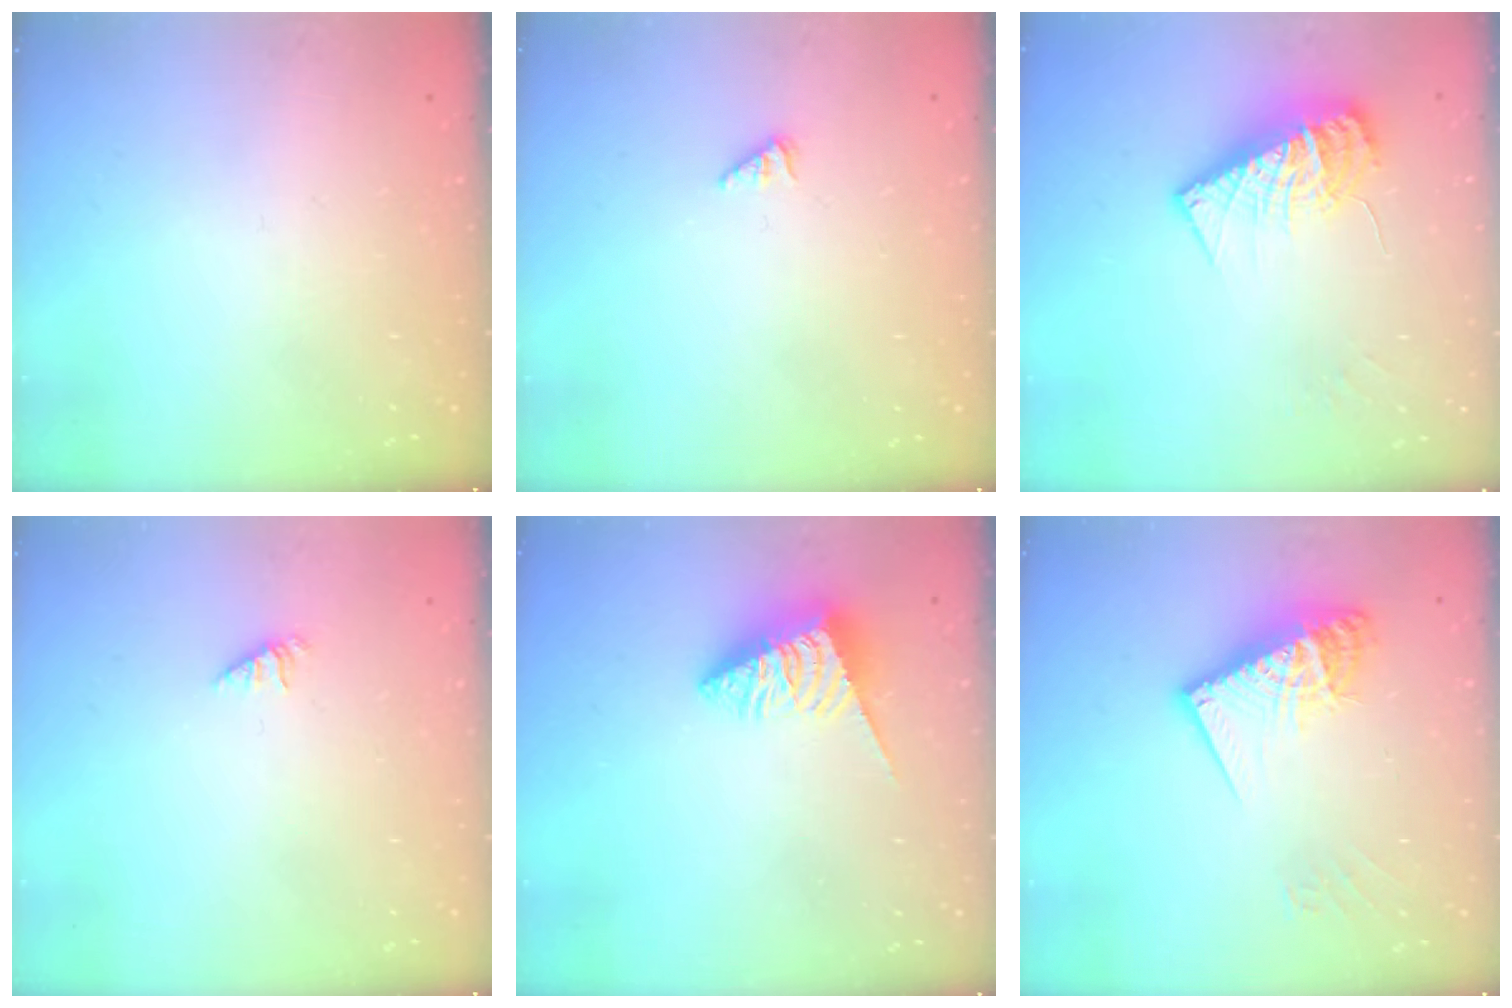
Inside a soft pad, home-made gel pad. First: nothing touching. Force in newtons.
{"total": 0.0}
{"total": 12.6, "press": 12.5, "slide": 1.2}
{"total": 0.0}
{"total": 3.7, "press": 3.7, "slide": 0.1}
{"total": 14.7, "press": 14.6, "slide": 1.5}